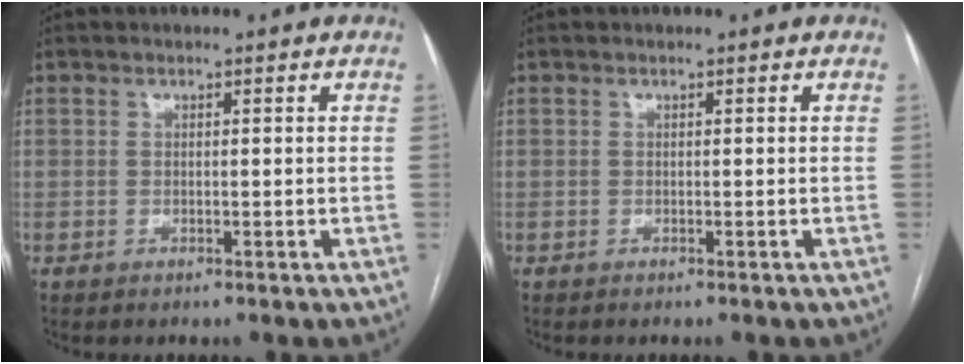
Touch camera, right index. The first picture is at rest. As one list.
[{"total": 0.0}]